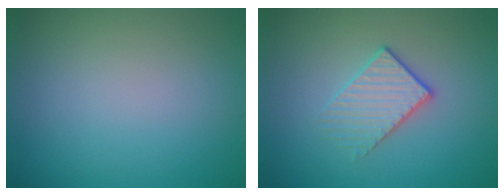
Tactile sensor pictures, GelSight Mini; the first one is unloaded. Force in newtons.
{"total": 2.2, "press": 1.9, "slide": 1.2}